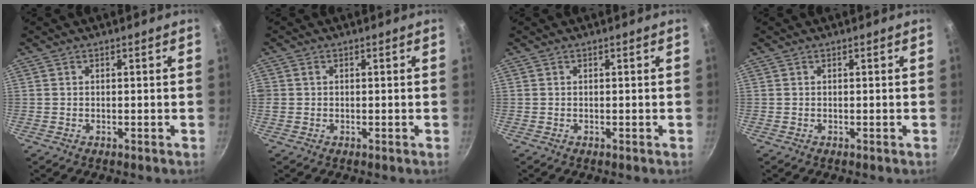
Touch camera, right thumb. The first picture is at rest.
{"total": 1.0, "force": [0.1, 0.9, 0.4], "torque": [-0.006, 0.003, -0.001]}
{"total": 0.0}
{"total": 0.0}